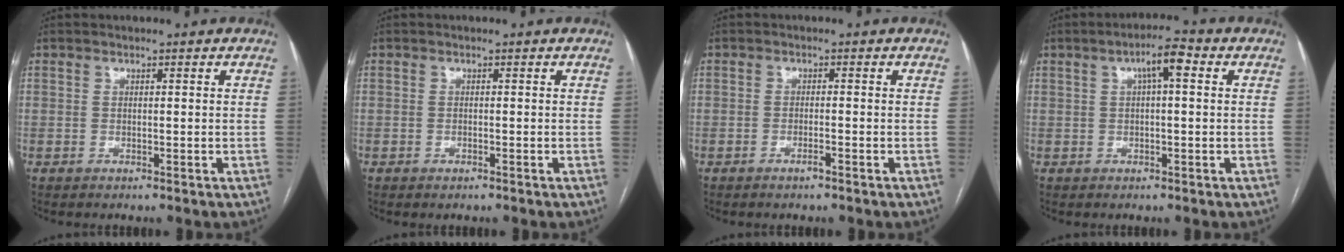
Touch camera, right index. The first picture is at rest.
{"total": 0.5, "force": [-0.4, 0.2, 0.3], "torque": [-0.007, -0.001, -0.003]}
{"total": 1.3, "force": [-0.9, 0.1, 1.0], "torque": [-0.019, 0.000, -0.015]}
{"total": 4.7, "force": [1.4, 0.9, 4.4], "torque": [-0.077, 0.018, 0.021]}